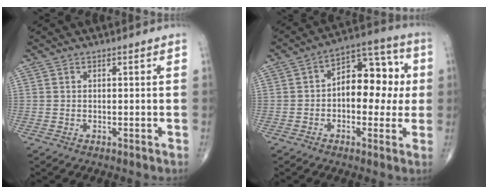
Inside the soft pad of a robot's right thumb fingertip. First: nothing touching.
{"total": 13.5, "force": [0.4, 8.2, 10.7], "torque": [-0.106, 0.038, -0.005]}